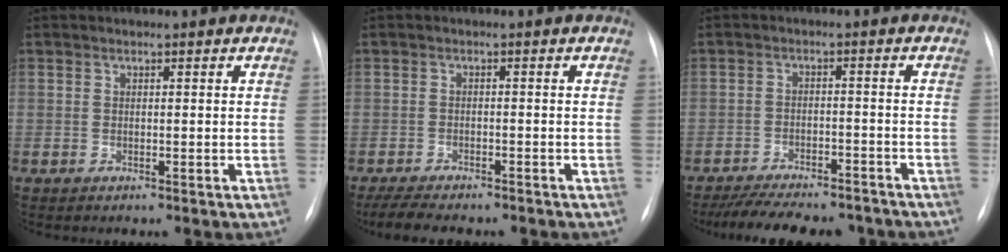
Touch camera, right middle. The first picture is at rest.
{"total": 8.5, "force": [-7.2, 2.0, 4.0], "torque": [-0.064, -0.008, -0.101]}
{"total": 14.3, "force": [-12.5, 4.1, 5.5], "torque": [-0.100, 0.003, -0.170]}